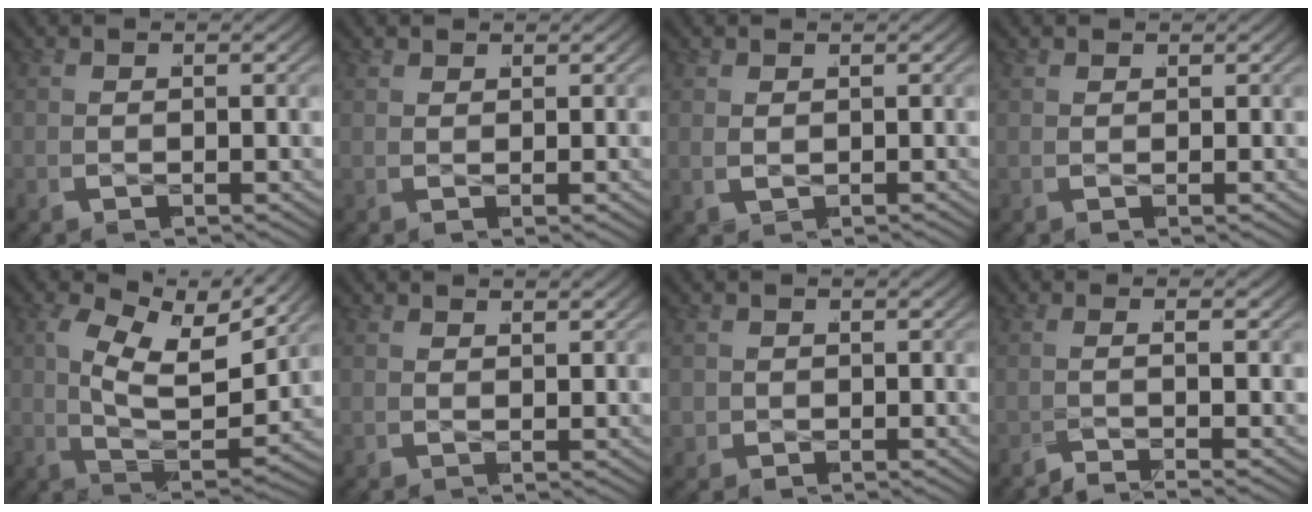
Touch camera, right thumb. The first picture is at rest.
{"total": 1.0, "force": [1.0, -0.1, -0.1], "torque": [0.007, 0.002, 0.018]}
{"total": 0.6, "force": [0.6, 0.3, -0.1], "torque": [0.001, 0.002, 0.013]}
{"total": 0.7, "force": [0.7, 0.0, -0.1], "torque": [0.004, 0.000, 0.012]}
{"total": 10.3, "force": [1.2, 5.7, 8.6], "torque": [-0.185, -0.016, 0.025]}
{"total": 1.0, "force": [1.0, -0.1, 0.0], "torque": [0.006, 0.004, 0.016]}
{"total": 1.6, "force": [0.1, 1.6, 0.2], "torque": [-0.011, -0.008, 0.008]}
{"total": 3.0, "force": [-2.1, -0.2, 2.1], "torque": [-0.048, 0.000, -0.042]}